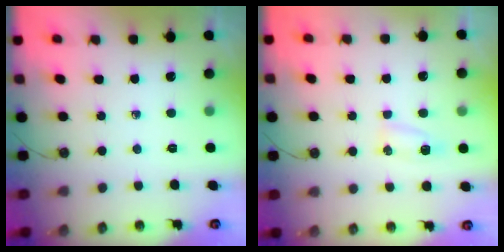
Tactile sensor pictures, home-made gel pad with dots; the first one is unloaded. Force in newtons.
{"total": 4.9, "press": 4.9, "slide": 0.5}